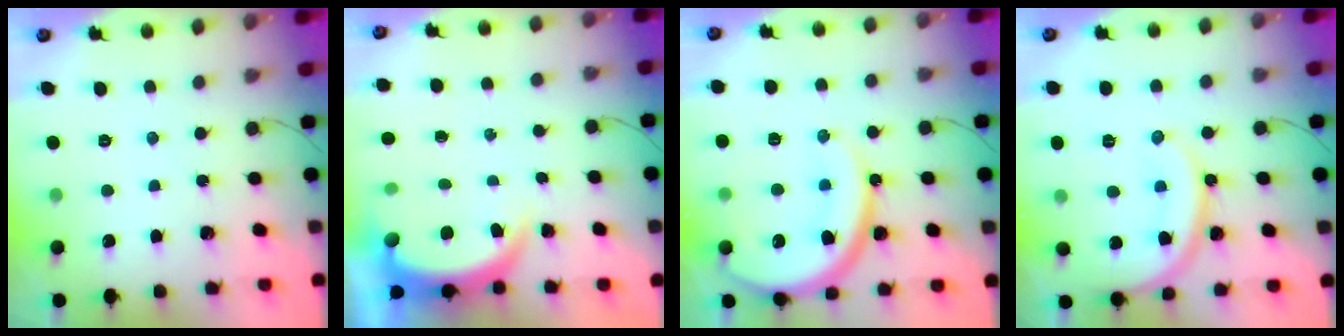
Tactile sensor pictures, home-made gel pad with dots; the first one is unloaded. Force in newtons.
{"total": 5.5, "press": 5.5, "slide": 0.5}
{"total": 18.8, "press": 18.8, "slide": 1.6}
{"total": 13.4, "press": 13.3, "slide": 0.9}